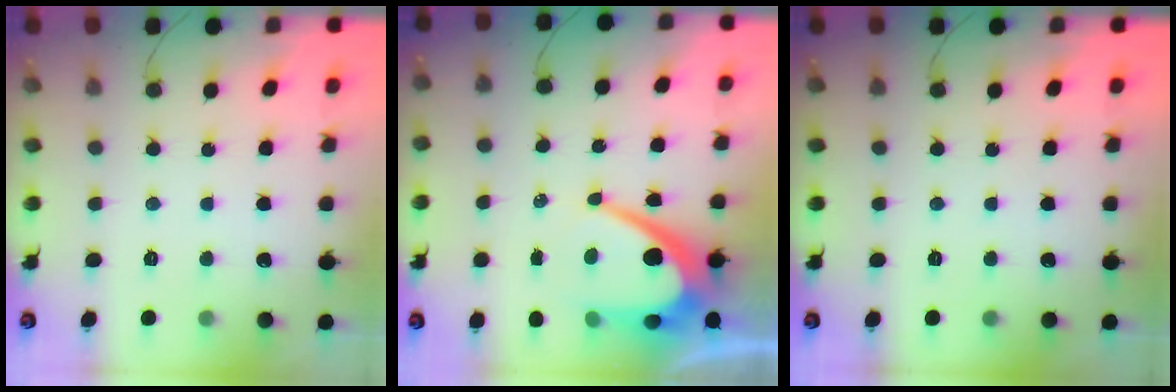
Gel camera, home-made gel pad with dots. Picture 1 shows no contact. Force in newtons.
{"total": 13.0, "press": 13.0, "slide": 0.8}
{"total": 0.0}